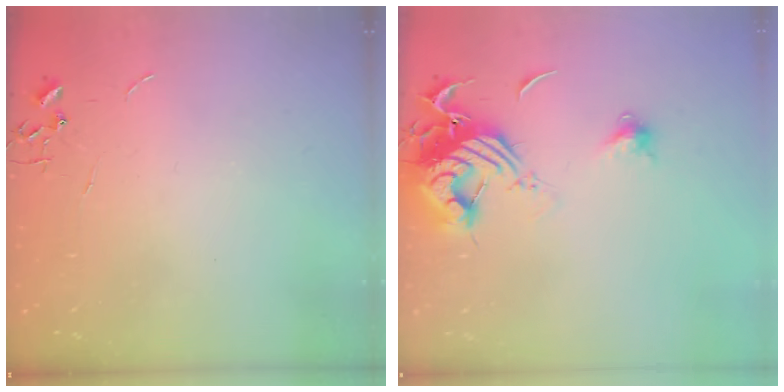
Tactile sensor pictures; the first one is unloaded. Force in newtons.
{"total": 14.3, "press": 14.2, "slide": 1.6}